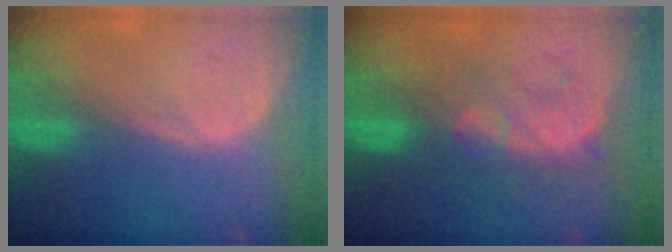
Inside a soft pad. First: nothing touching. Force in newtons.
{"total": 8.3, "press": 7.6, "slide": 3.3}